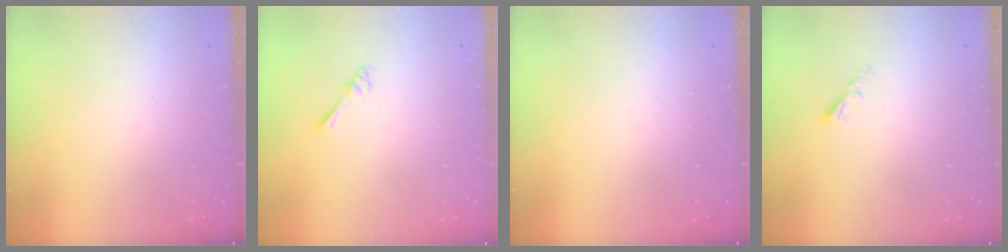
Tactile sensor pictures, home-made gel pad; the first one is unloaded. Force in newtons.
{"total": 2.5, "press": 2.5, "slide": 0.4}
{"total": 0.0}
{"total": 2.2, "press": 2.2, "slide": 0.4}